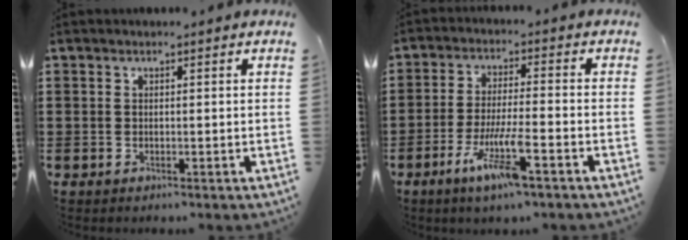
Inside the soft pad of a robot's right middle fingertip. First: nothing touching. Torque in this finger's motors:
{"motor_torque": [0.82, -0.78, 0.86, 0.13]}